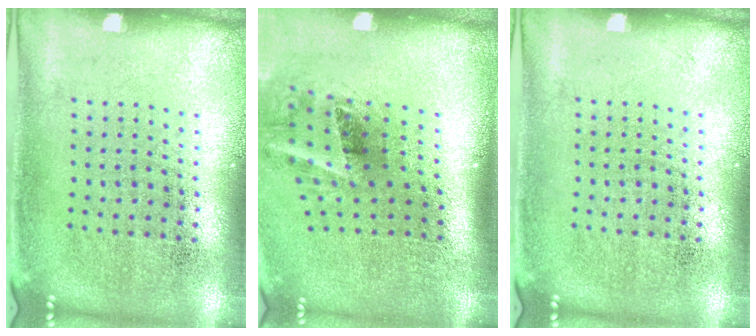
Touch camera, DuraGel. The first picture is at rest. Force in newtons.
{"total": 2.0, "press": 1.2, "slide": 1.6}
{"total": 0.0}